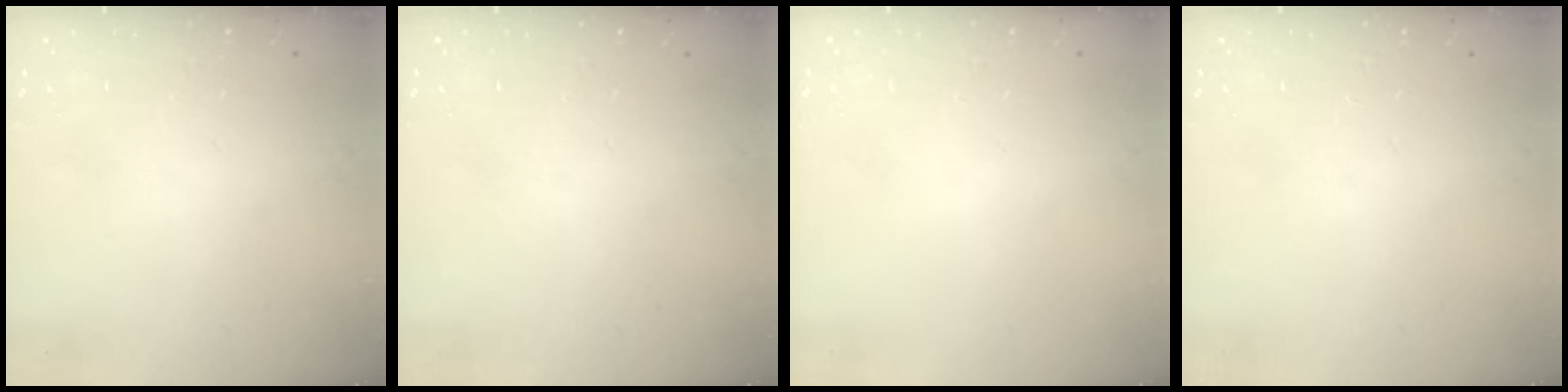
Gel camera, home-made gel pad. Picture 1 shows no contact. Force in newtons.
{"total": 0.0}
{"total": 0.0}
{"total": 0.0}